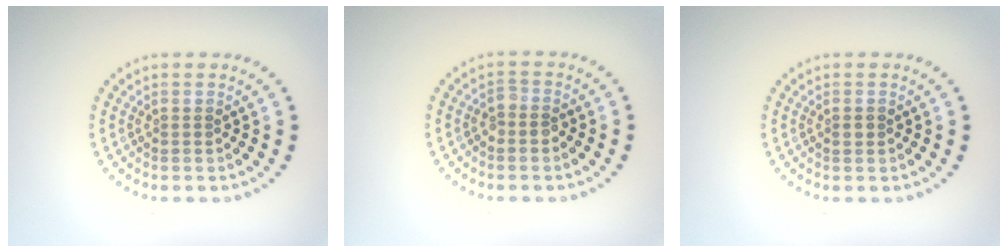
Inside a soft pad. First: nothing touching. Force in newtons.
{"total": 1.3, "press": 1.2, "slide": 0.6}
{"total": 1.0, "press": 1.0, "slide": 0.0}